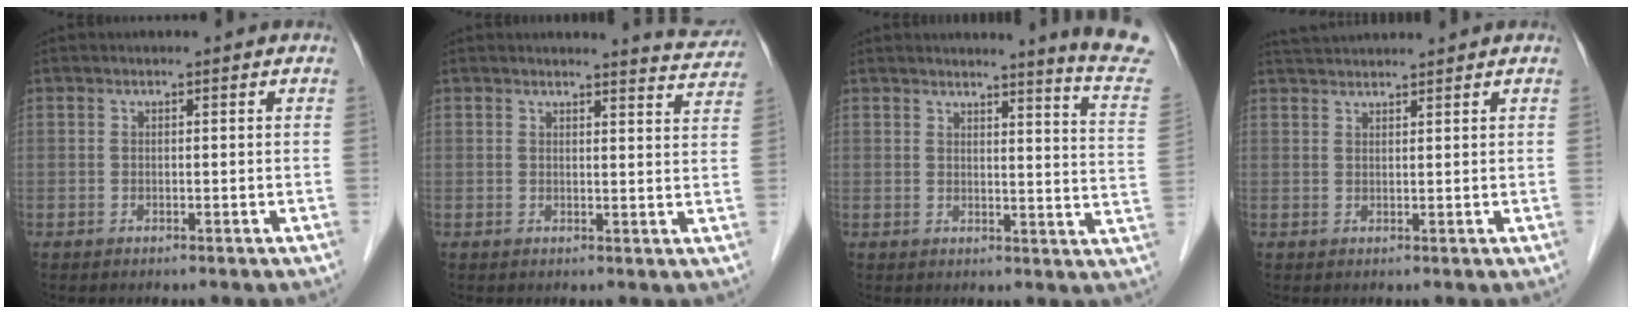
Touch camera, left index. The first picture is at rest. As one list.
[{"total": 5.3, "force": [5.3, 0.1, 0.1], "torque": [-0.004, -0.027, 0.042]}, {"total": 10.4, "force": [9.7, -1.8, 3.3], "torque": [-0.036, -0.090, 0.088]}, {"total": 4.6, "force": [4.5, -0.4, 1.1], "torque": [-0.018, 0.035, 0.079]}]